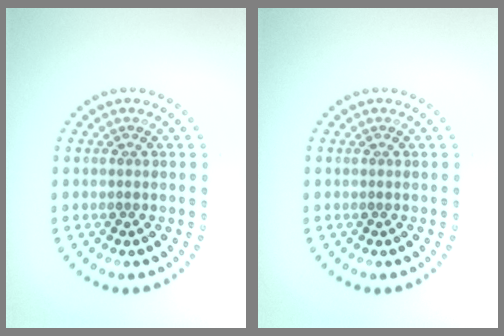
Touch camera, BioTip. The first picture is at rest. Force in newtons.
{"total": 0.0}